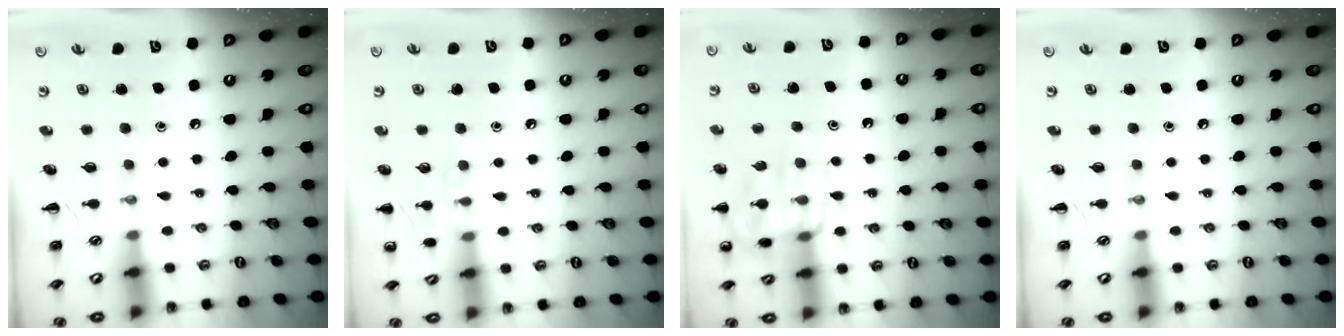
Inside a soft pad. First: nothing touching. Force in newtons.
{"total": 7.4, "press": 7.1, "slide": 1.9}
{"total": 14.4, "press": 14.4, "slide": 1.1}
{"total": 0.0}